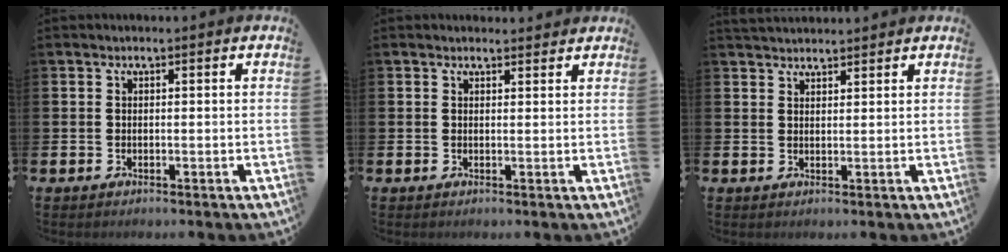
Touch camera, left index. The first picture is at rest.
{"total": 1.2, "force": [1.2, 0.3, 0.1], "torque": [0.005, -0.001, 0.020]}
{"total": 2.4, "force": [2.4, 0.5, 0.1], "torque": [0.004, -0.010, 0.042]}